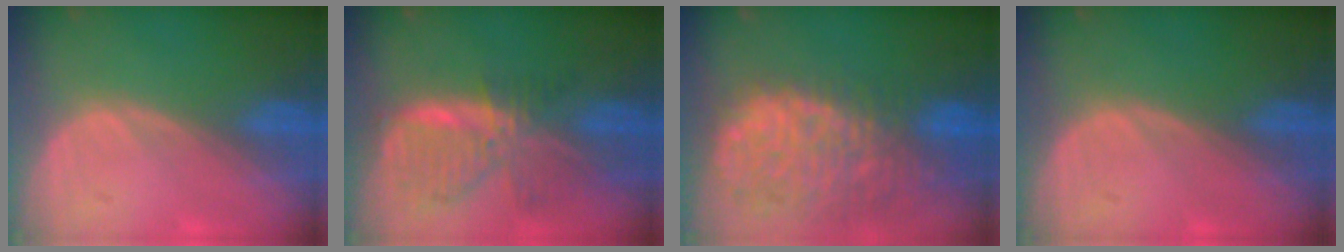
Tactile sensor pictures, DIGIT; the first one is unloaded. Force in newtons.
{"total": 8.4, "press": 7.3, "slide": 4.0}
{"total": 13.8, "press": 11.2, "slide": 8.0}
{"total": 0.0}